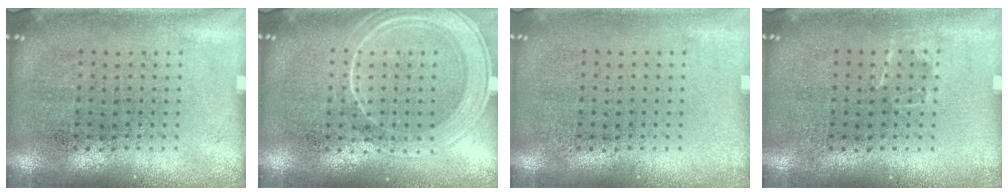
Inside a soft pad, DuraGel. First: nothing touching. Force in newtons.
{"total": 1.8, "press": 1.8, "slide": 0.4}
{"total": 0.0}
{"total": 0.7, "press": 0.6, "slide": 0.3}